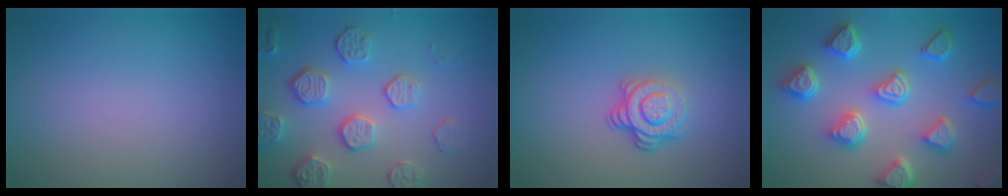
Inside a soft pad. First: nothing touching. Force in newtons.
{"total": 4.7, "press": 3.9, "slide": 2.6}
{"total": 3.9, "press": 2.7, "slide": 2.9}
{"total": 7.0, "press": 5.8, "slide": 3.9}